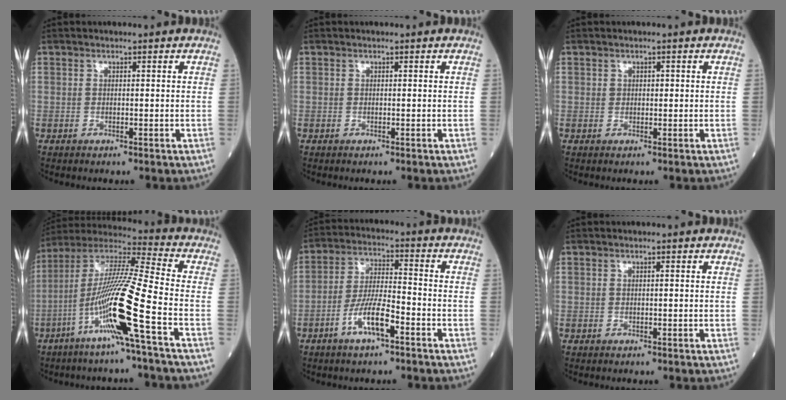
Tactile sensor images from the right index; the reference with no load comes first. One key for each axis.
{"total": 0.0}
{"total": 0.7, "fx": 0.3, "fy": 0.5, "fz": 0.2, "tx": -0.002, "ty": 0.005, "tz": 0.006}
{"total": 16.0, "fx": -6.0, "fy": -1.5, "fz": 14.8, "tx": -0.293, "ty": -0.009, "tz": -0.119}
{"total": 7.6, "fx": -3.8, "fy": 1.4, "fz": 6.4, "tx": -0.129, "ty": 0.003, "tz": -0.070}
{"total": 0.0}